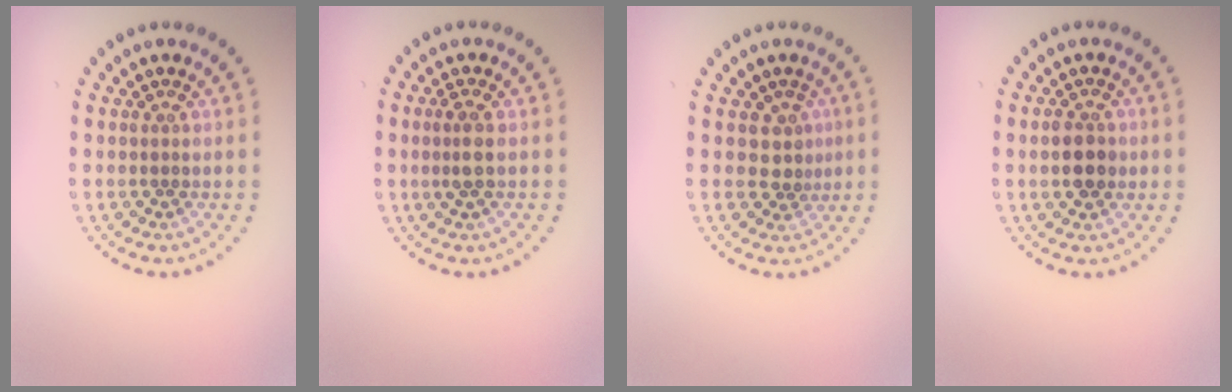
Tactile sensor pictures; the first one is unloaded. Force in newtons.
{"total": 1.7, "press": 1.5, "slide": 0.9}
{"total": 2.0, "press": 1.7, "slide": 1.1}
{"total": 2.9, "press": 2.9, "slide": 0.0}